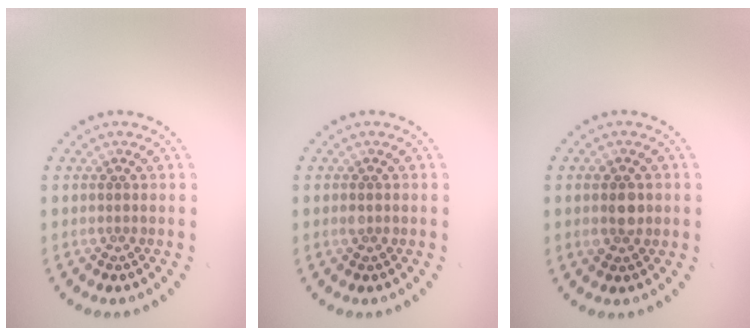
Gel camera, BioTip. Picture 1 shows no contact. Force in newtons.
{"total": 0.9, "press": 0.9, "slide": 0.1}
{"total": 2.5, "press": 2.5, "slide": 0.3}